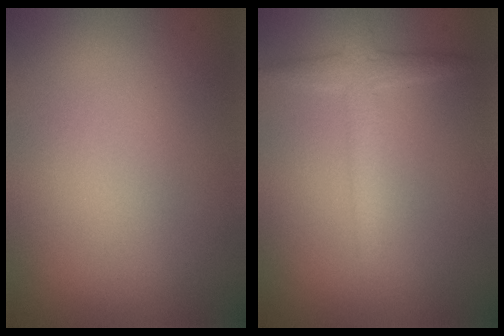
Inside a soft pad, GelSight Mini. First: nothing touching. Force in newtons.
{"total": 2.7, "press": 2.7, "slide": 0.1}